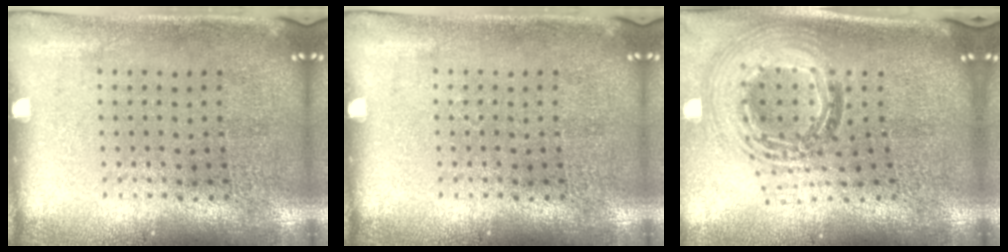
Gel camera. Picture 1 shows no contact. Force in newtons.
{"total": 0.0}
{"total": 1.7, "press": 1.5, "slide": 0.9}